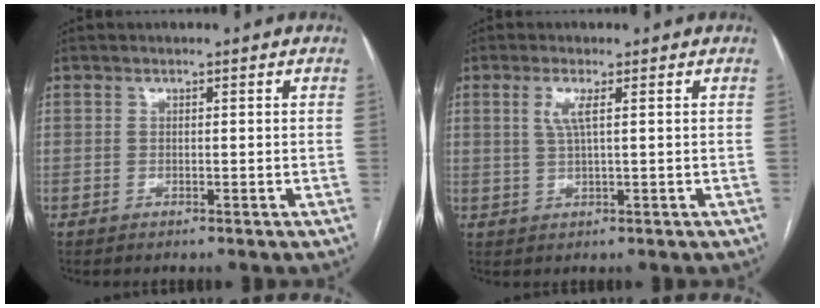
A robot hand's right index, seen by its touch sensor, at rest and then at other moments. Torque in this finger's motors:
{"motor_torque": [0.40, 0.27, 0.22, 0.06]}